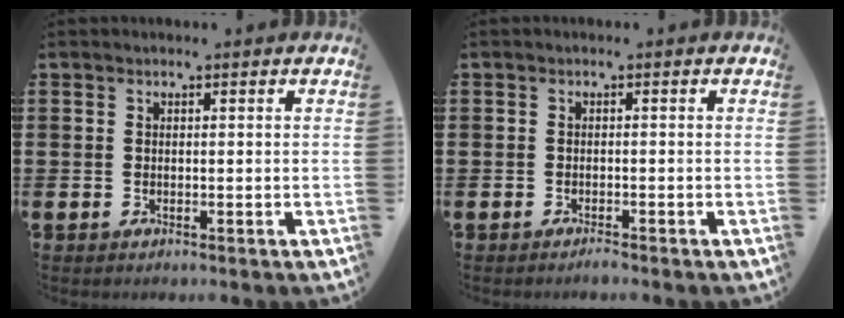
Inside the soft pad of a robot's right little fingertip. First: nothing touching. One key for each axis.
{"total": 0.8, "fx": -0.7, "fy": 0.0, "fz": 0.3, "tx": -0.006, "ty": -0.003, "tz": -0.014}